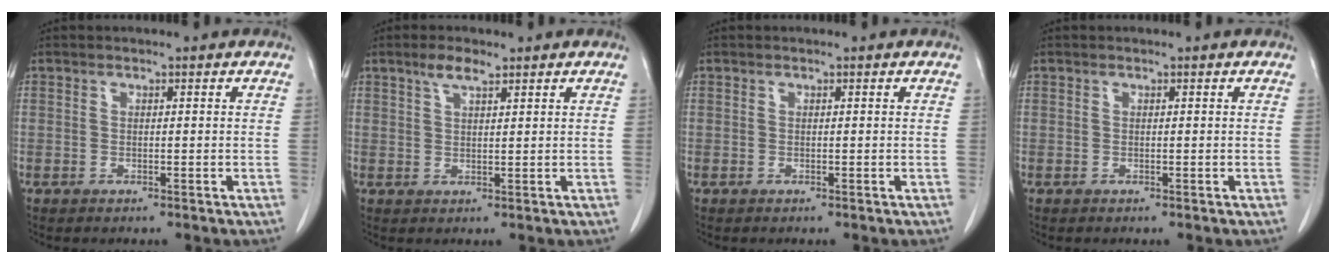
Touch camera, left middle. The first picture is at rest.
{"total": 2.9, "force": [2.1, 0.6, 1.9], "torque": [-0.044, 0.005, 0.041]}
{"total": 0.0}
{"total": 0.0}